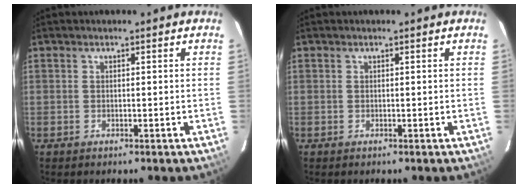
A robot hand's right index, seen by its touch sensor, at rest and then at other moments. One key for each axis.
{"total": 0.0}